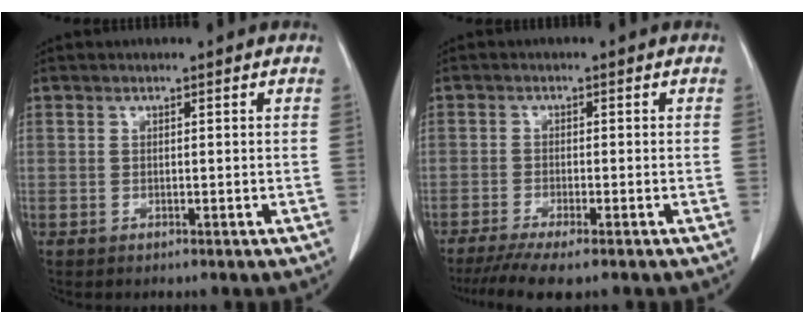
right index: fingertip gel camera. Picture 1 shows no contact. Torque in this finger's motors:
{"motor_torque": [0.52, -0.52, 0.29, 0.08]}